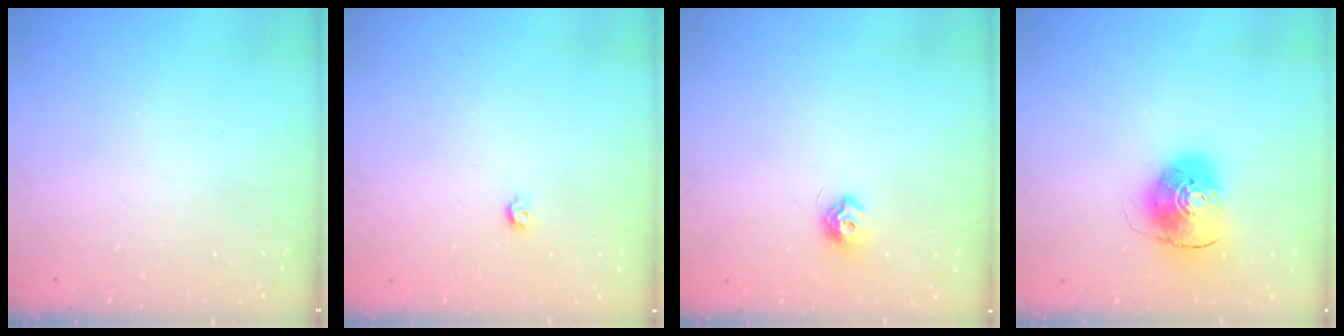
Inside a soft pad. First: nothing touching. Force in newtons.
{"total": 3.5, "press": 3.4, "slide": 0.6}
{"total": 7.5, "press": 7.5, "slide": 0.6}
{"total": 9.2, "press": 9.1, "slide": 1.2}